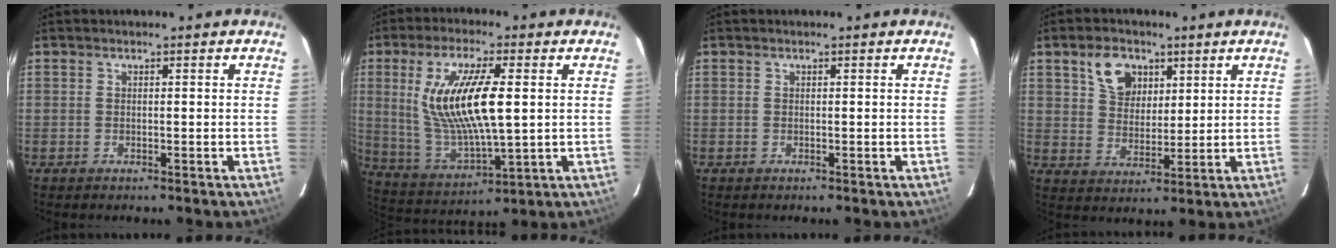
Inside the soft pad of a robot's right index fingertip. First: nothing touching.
{"total": 16.1, "force": [2.7, 4.7, 15.2], "torque": [-0.297, -0.007, 0.066]}
{"total": 0.0}
{"total": 7.9, "force": [4.0, 5.6, 3.9], "torque": [-0.070, 0.017, 0.077]}